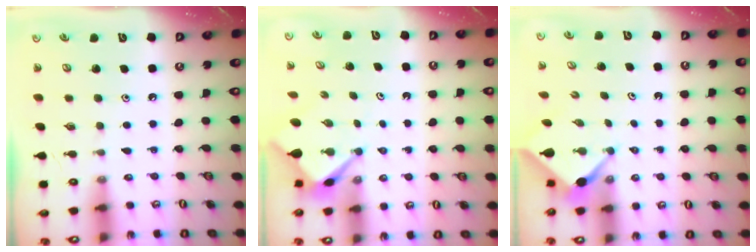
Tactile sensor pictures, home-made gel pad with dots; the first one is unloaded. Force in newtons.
{"total": 2.9, "press": 2.9, "slide": 0.2}
{"total": 2.4, "press": 2.4, "slide": 0.3}